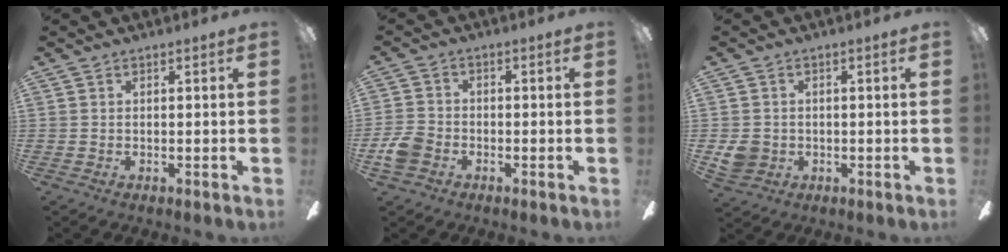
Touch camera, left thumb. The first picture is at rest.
{"total": 5.9, "force": [-2.7, 4.4, 2.8], "torque": [-0.060, 0.021, -0.050]}
{"total": 4.8, "force": [-0.4, 4.5, 1.5], "torque": [-0.020, 0.006, -0.005]}